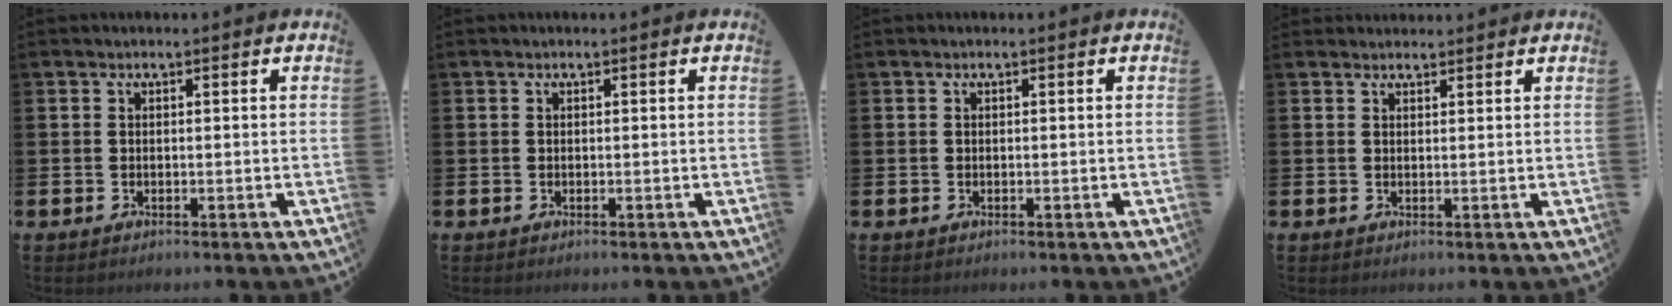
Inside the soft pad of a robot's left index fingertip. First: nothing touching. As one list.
[{"total": 0.0}, {"total": 0.0}, {"total": 1.6, "force": [1.6, 0.4, -0.1], "torque": [0.010, -0.005, 0.027]}]